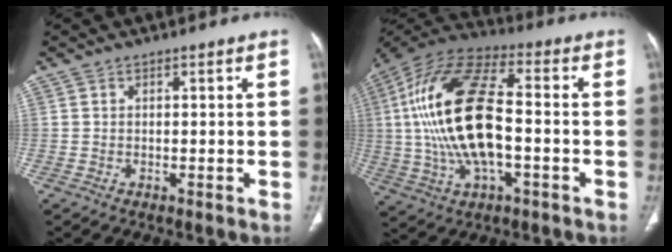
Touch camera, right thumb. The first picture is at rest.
{"total": 22.2, "force": [-0.8, 10.2, 19.7], "torque": [-0.402, 0.024, -0.016]}